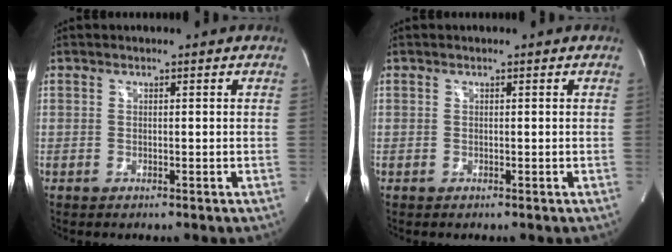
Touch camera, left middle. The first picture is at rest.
{"total": 0.0}